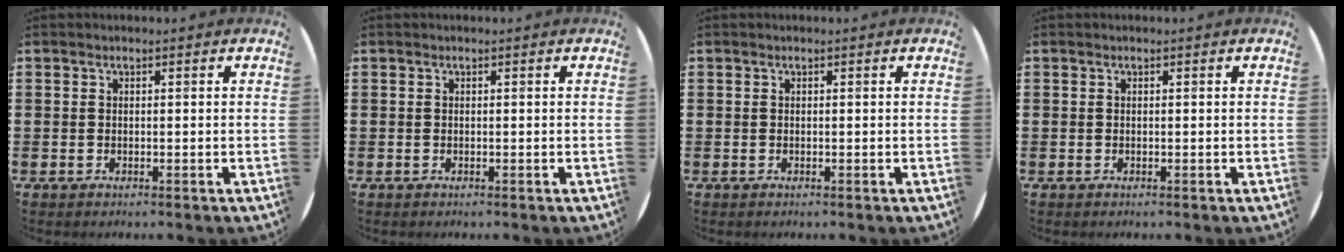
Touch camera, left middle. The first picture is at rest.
{"total": 0.0}
{"total": 0.0}
{"total": 0.0}